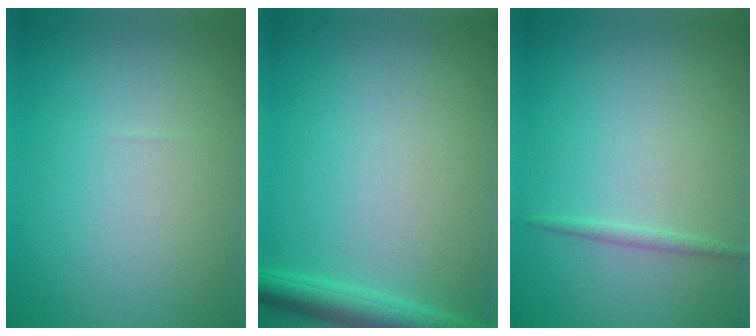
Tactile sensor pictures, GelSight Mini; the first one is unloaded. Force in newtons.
{"total": 3.0, "press": 3.0, "slide": 0.2}
{"total": 0.8, "press": 0.8, "slide": 0.1}